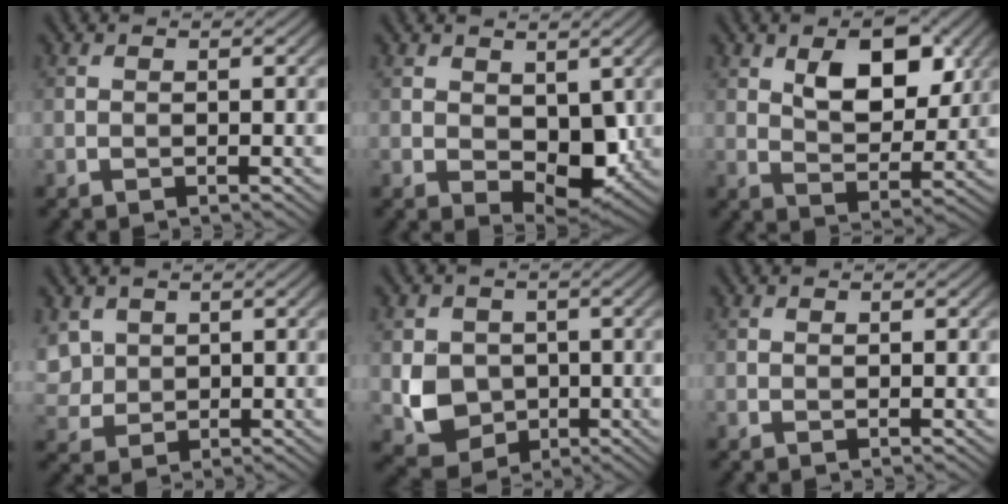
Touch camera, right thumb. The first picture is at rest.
{"total": 6.4, "force": [0.6, 4.1, 4.9], "torque": [-0.091, -0.015, 0.015]}
{"total": 8.3, "force": [3.3, 4.4, 6.2], "torque": [-0.103, -0.004, 0.052]}
{"total": 5.4, "force": [1.9, 4.3, 2.6], "torque": [-0.094, -0.001, 0.040]}
{"total": 5.9, "force": [-0.4, 5.3, 2.7], "torque": [-0.061, -0.014, -0.012]}
{"total": 0.0}